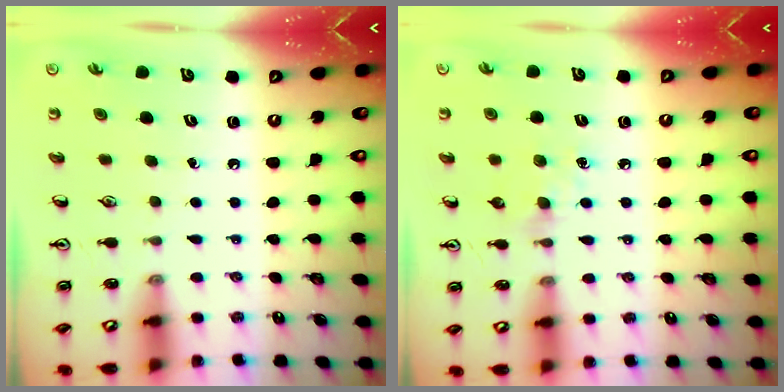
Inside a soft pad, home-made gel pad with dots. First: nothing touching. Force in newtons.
{"total": 6.4, "press": 6.3, "slide": 0.9}